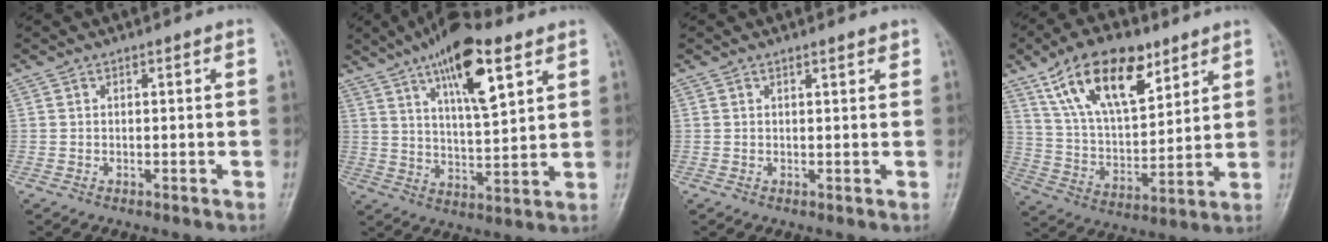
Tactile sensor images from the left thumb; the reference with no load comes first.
{"total": 14.9, "force": [8.1, 4.8, 11.6], "torque": [-0.173, -0.030, 0.136]}
{"total": 1.4, "force": [1.0, 0.2, 0.8], "torque": [-0.009, -0.004, 0.014]}
{"total": 17.8, "force": [10.3, 8.4, 11.9], "torque": [-0.168, -0.039, 0.189]}